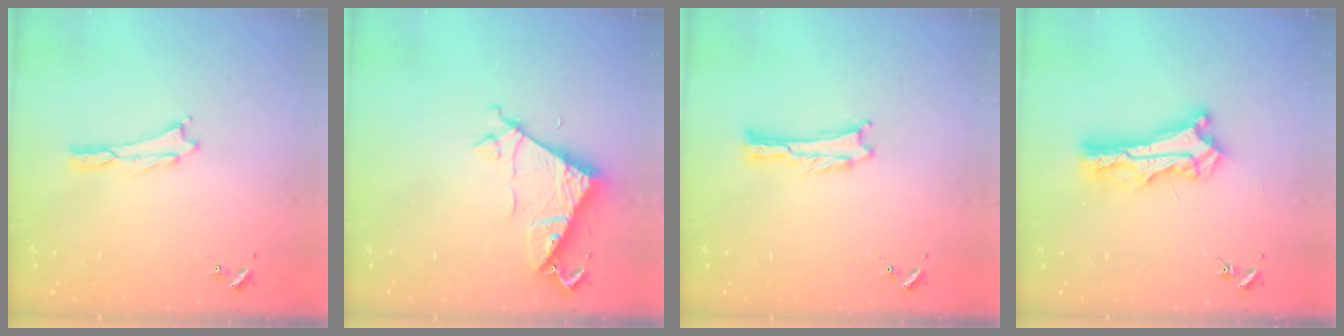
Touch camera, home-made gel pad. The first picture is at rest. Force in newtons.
{"total": 7.3, "press": 7.3, "slide": 0.5}
{"total": 0.0}
{"total": 9.2, "press": 9.1, "slide": 0.7}